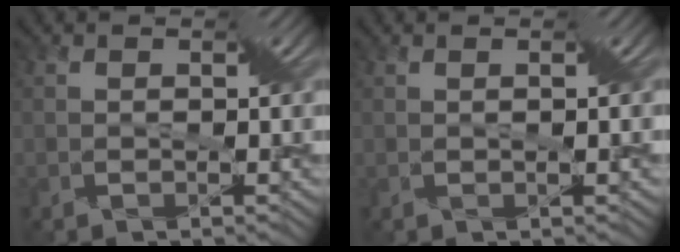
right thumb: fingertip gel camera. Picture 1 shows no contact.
{"total": 0.9, "force": [0.4, -0.4, 0.7], "torque": [-0.020, -0.006, 0.015]}